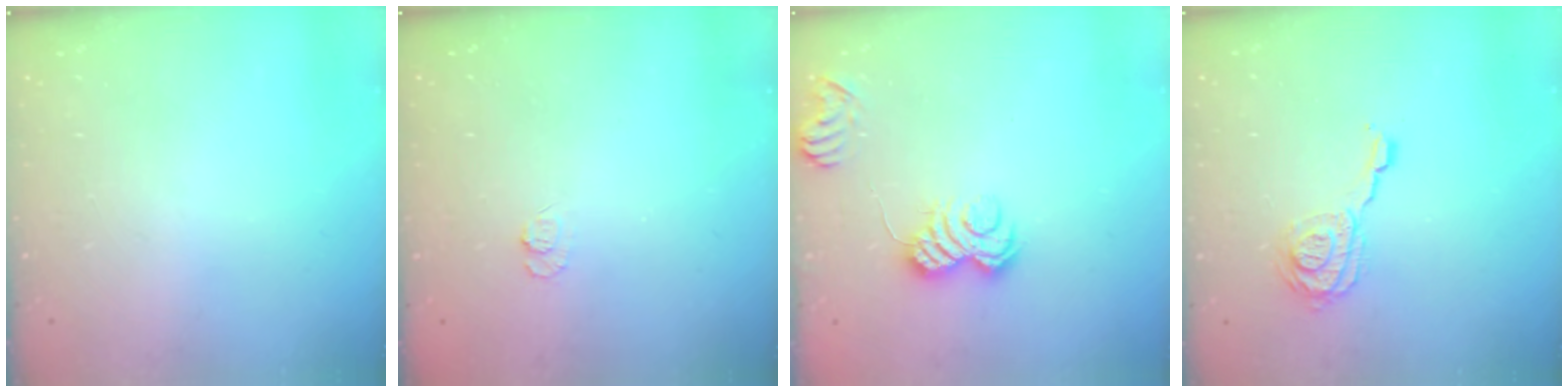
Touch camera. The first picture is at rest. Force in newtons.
{"total": 4.7, "press": 4.5, "slide": 1.0}
{"total": 6.4, "press": 6.3, "slide": 1.4}
{"total": 11.8, "press": 11.7, "slide": 1.4}